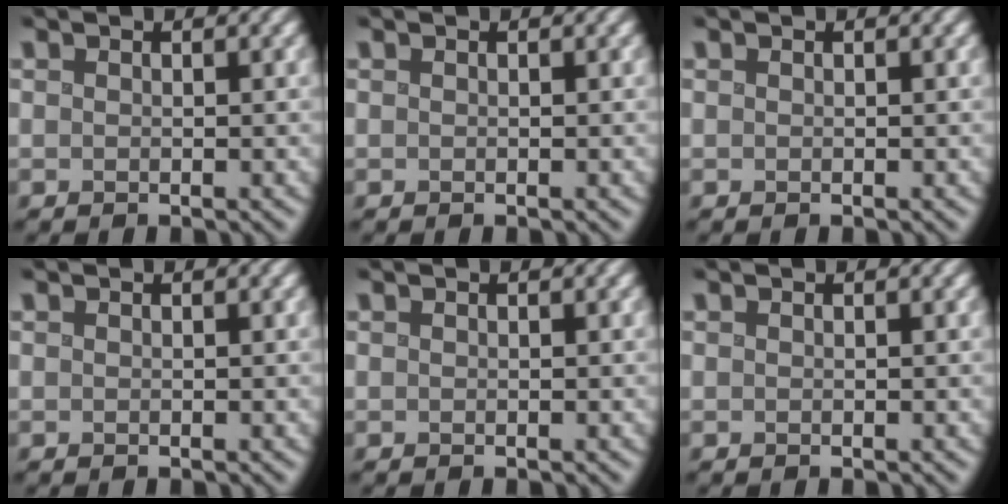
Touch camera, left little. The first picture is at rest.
{"total": 0.0}
{"total": 0.0}
{"total": 0.0}
{"total": 0.0}
{"total": 0.0}